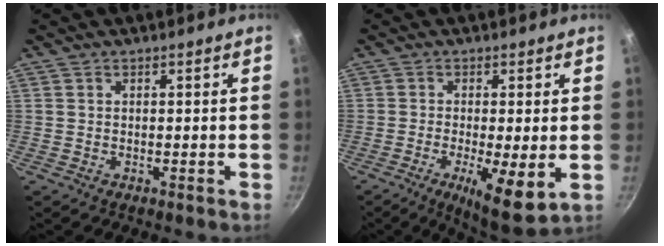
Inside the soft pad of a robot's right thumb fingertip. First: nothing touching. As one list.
[{"total": 9.3, "force": [-2.1, 2.1, 8.8], "torque": [-0.142, -0.012, -0.026]}]